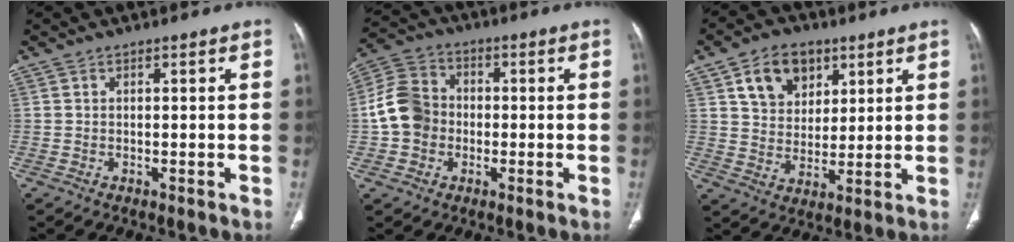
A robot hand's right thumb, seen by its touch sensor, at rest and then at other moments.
{"total": 9.4, "force": [-1.0, 8.1, 4.7], "torque": [-0.073, 0.029, -0.030]}
{"total": 10.8, "force": [5.1, 7.8, 5.5], "torque": [-0.058, -0.019, 0.091]}